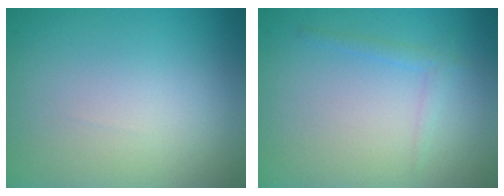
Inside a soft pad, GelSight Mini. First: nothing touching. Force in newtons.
{"total": 1.2, "press": 1.2, "slide": 0.1}